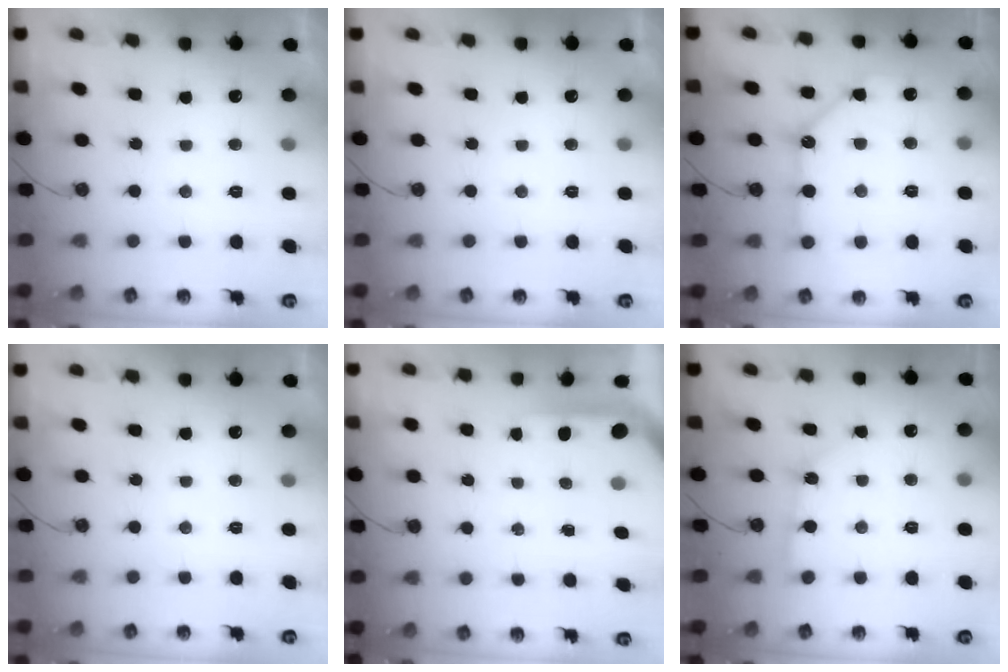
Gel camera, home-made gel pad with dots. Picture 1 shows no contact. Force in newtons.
{"total": 0.0}
{"total": 11.1, "press": 11.1, "slide": 0.9}
{"total": 0.0}
{"total": 4.5, "press": 4.5, "slide": 0.4}
{"total": 2.9, "press": 2.9, "slide": 0.1}